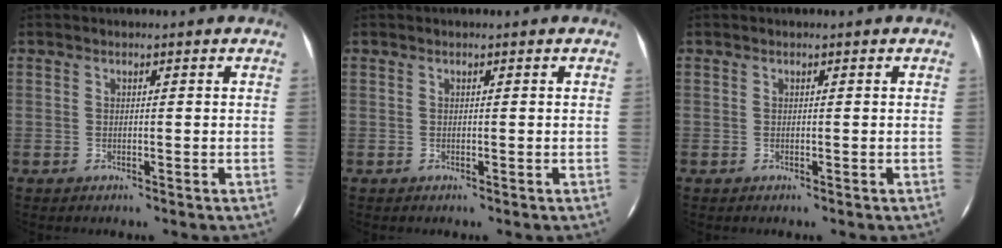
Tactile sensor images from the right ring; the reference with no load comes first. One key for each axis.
{"total": 0.0}
{"total": 0.0}